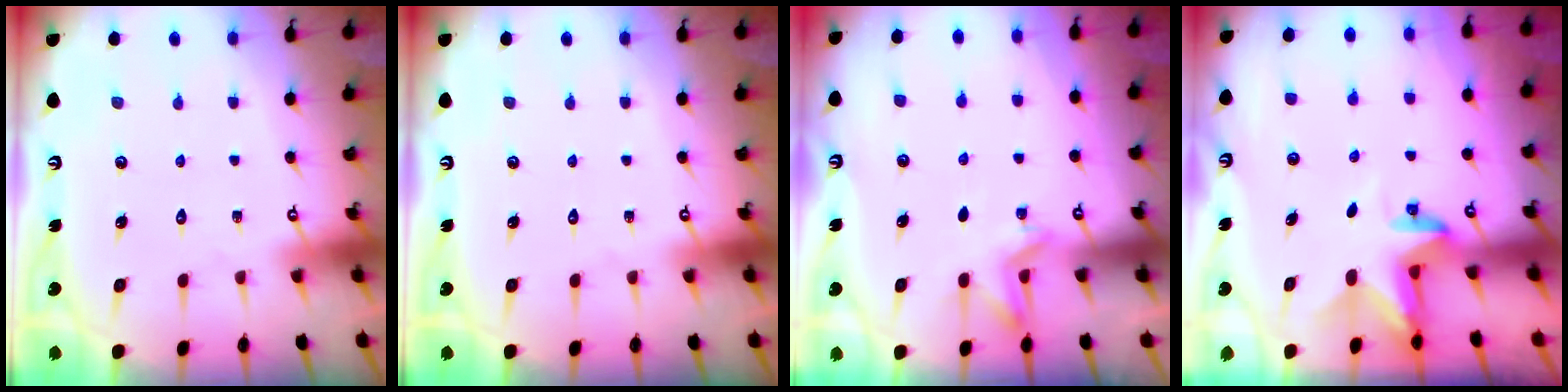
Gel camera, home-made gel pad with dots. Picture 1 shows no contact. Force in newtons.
{"total": 0.0}
{"total": 4.1, "press": 3.8, "slide": 1.5}
{"total": 2.9, "press": 2.9, "slide": 0.1}